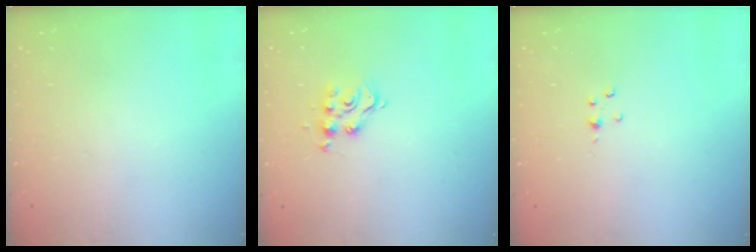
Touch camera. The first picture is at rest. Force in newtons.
{"total": 8.1, "press": 8.0, "slide": 0.6}
{"total": 2.5, "press": 2.5, "slide": 0.3}